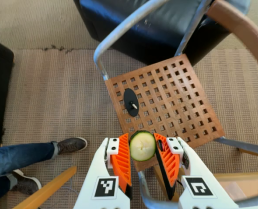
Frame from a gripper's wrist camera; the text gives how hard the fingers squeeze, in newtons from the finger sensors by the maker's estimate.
{"total": 7.2, "left": 7.0, "right": 7.3}